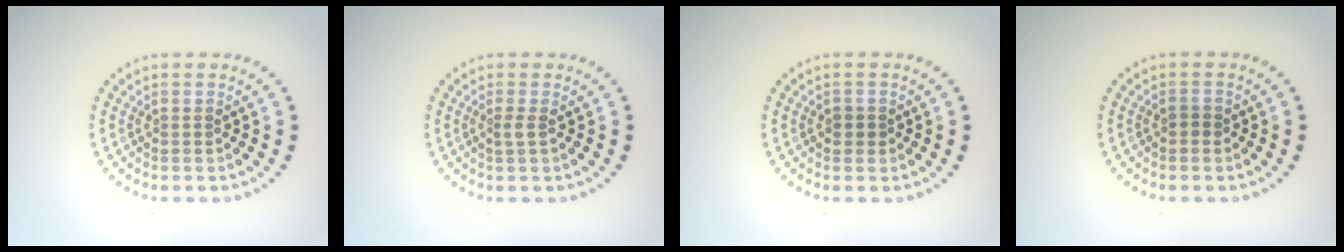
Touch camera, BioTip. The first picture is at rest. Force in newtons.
{"total": 0.9, "press": 0.6, "slide": 0.7}
{"total": 1.1, "press": 1.1, "slide": 0.3}
{"total": 0.8, "press": 0.7, "slide": 0.1}